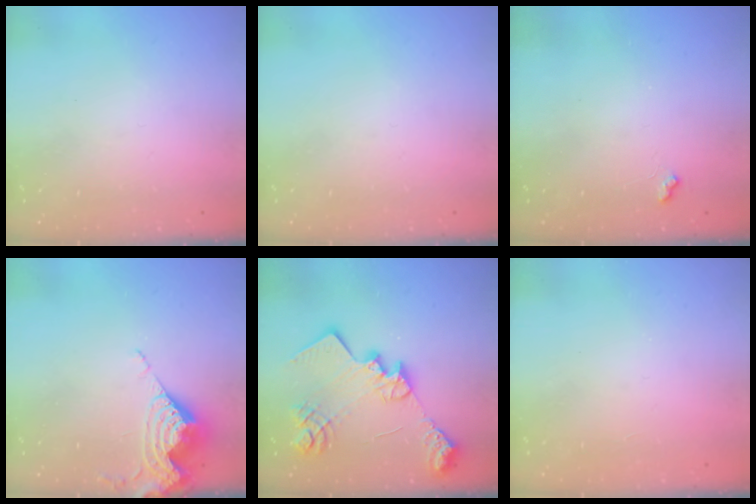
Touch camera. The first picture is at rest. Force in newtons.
{"total": 0.0}
{"total": 4.0, "press": 4.0, "slide": 0.6}
{"total": 8.6, "press": 8.5, "slide": 0.9}
{"total": 24.0, "press": 23.9, "slide": 1.6}
{"total": 1.2, "press": 1.2, "slide": 0.1}